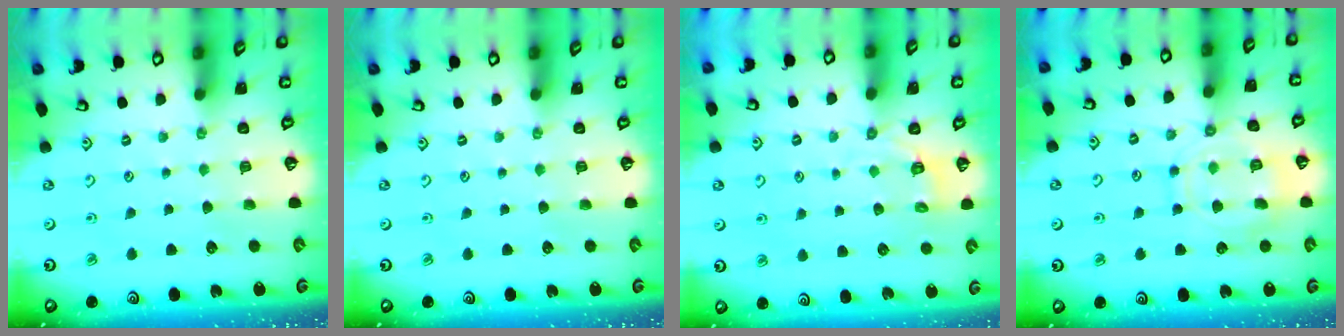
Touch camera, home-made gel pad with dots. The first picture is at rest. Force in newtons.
{"total": 0.0}
{"total": 2.7, "press": 1.4, "slide": 2.3}
{"total": 11.7, "press": 11.6, "slide": 1.2}